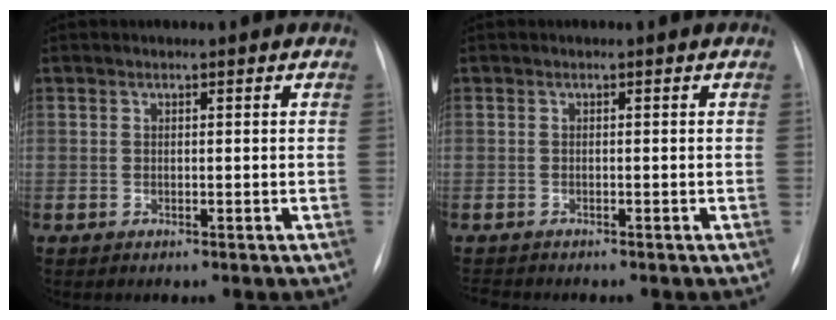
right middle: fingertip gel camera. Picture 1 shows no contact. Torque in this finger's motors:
{"motor_torque": [0.23, -0.26, -0.03, -0.01]}